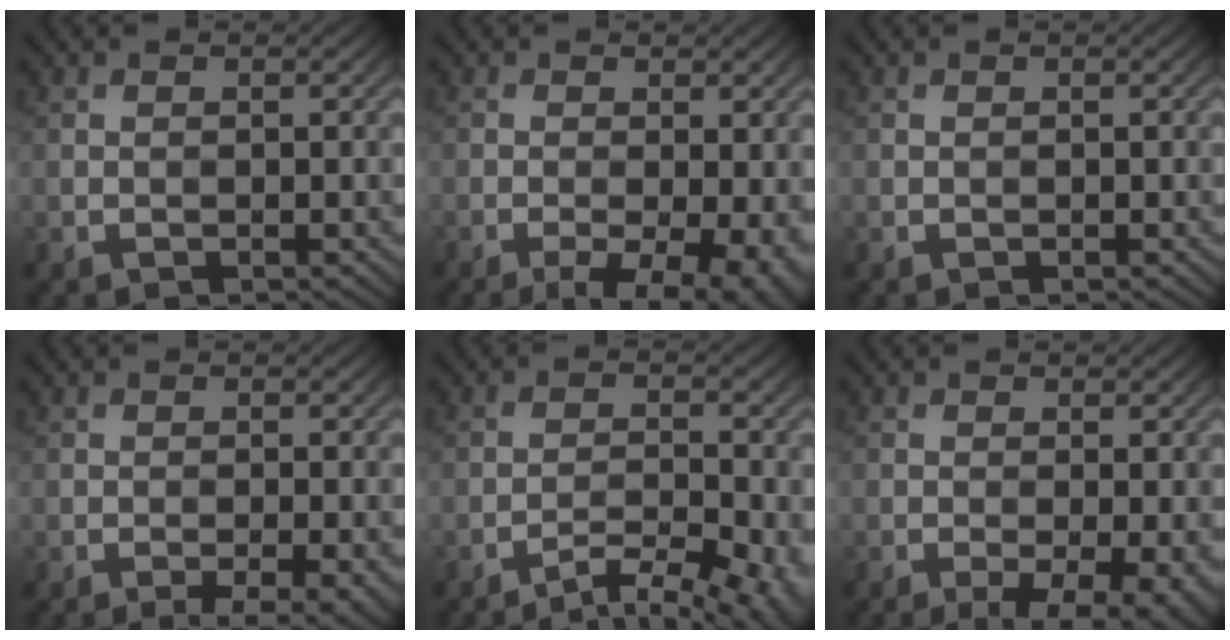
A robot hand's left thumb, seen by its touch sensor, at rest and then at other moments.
{"total": 8.2, "force": [-3.4, 2.9, 6.9], "torque": [-0.102, -0.012, -0.045]}
{"total": 0.0}
{"total": 4.0, "force": [-2.1, 0.6, 3.4], "torque": [-0.050, 0.000, -0.031]}
{"total": 7.2, "force": [-4.9, 1.9, 5.0], "torque": [-0.084, -0.002, -0.070]}
{"total": 6.2, "force": [-2.8, 1.7, 5.3], "torque": [-0.080, -0.008, -0.035]}